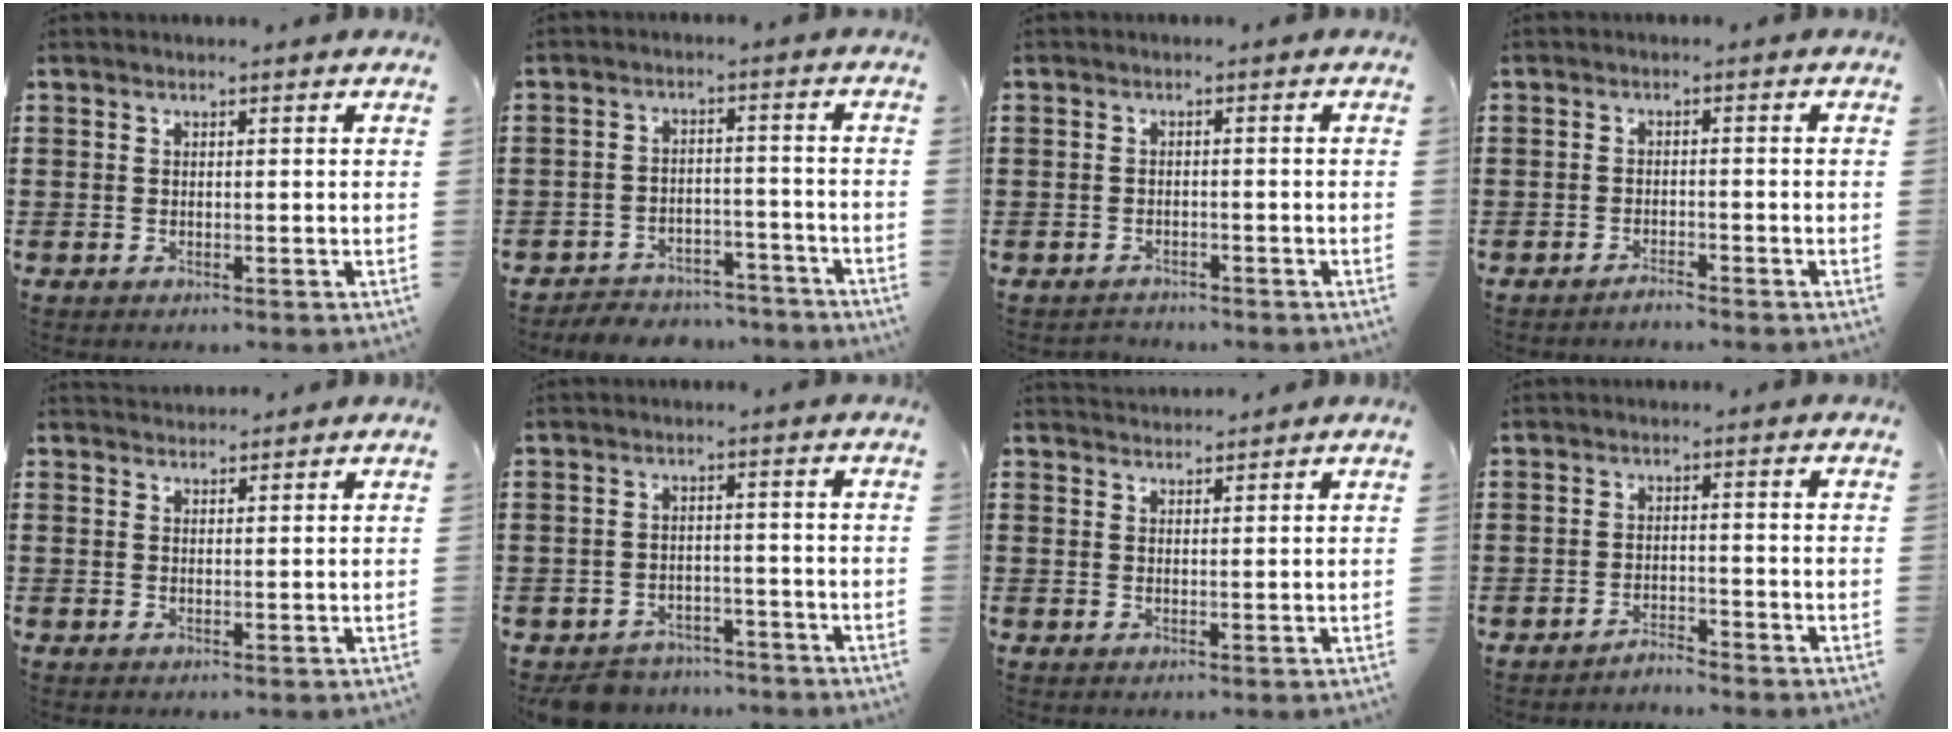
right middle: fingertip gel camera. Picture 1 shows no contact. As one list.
[{"total": 4.7, "force": [-4.6, 0.8, 0.0], "torque": [-0.002, 0.009, -0.096]}, {"total": 1.4, "force": [-1.4, 0.3, -0.2], "torque": [-0.002, 0.000, -0.031]}, {"total": 1.5, "force": [-1.4, -0.2, 0.3], "torque": [-0.009, -0.001, -0.027]}, {"total": 1.8, "force": [1.7, 0.4, -0.2], "torque": [0.000, 0.005, 0.034]}, {"total": 4.3, "force": [-4.2, 1.0, 0.2], "torque": [-0.014, 0.005, -0.087]}, {"total": 1.9, "force": [1.8, 0.2, -0.2], "torque": [-0.001, 0.005, 0.036]}, {"total": 2.3, "force": [-2.3, -0.2, 0.1], "torque": [-0.009, 0.000, -0.047]}]